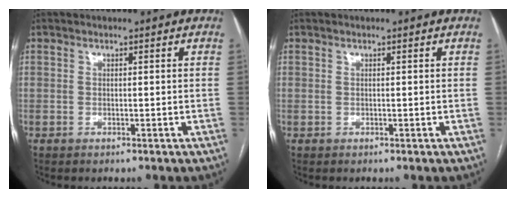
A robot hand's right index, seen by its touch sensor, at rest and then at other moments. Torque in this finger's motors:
{"motor_torque": [0.00, 0.00, 0.00, 0.00]}